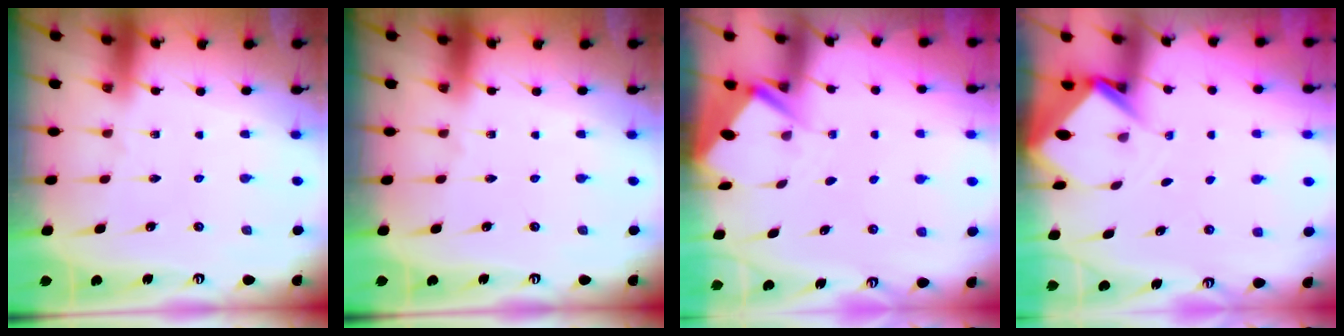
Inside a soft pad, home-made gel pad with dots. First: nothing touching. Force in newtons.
{"total": 0.0}
{"total": 3.0, "press": 2.9, "slide": 0.4}
{"total": 3.6, "press": 3.6, "slide": 0.3}